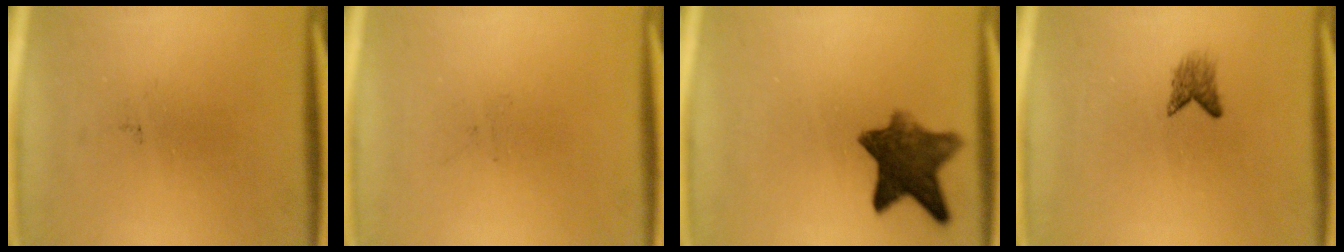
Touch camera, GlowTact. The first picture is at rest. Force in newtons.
{"total": 0.0}
{"total": 9.2}
{"total": 1.9}